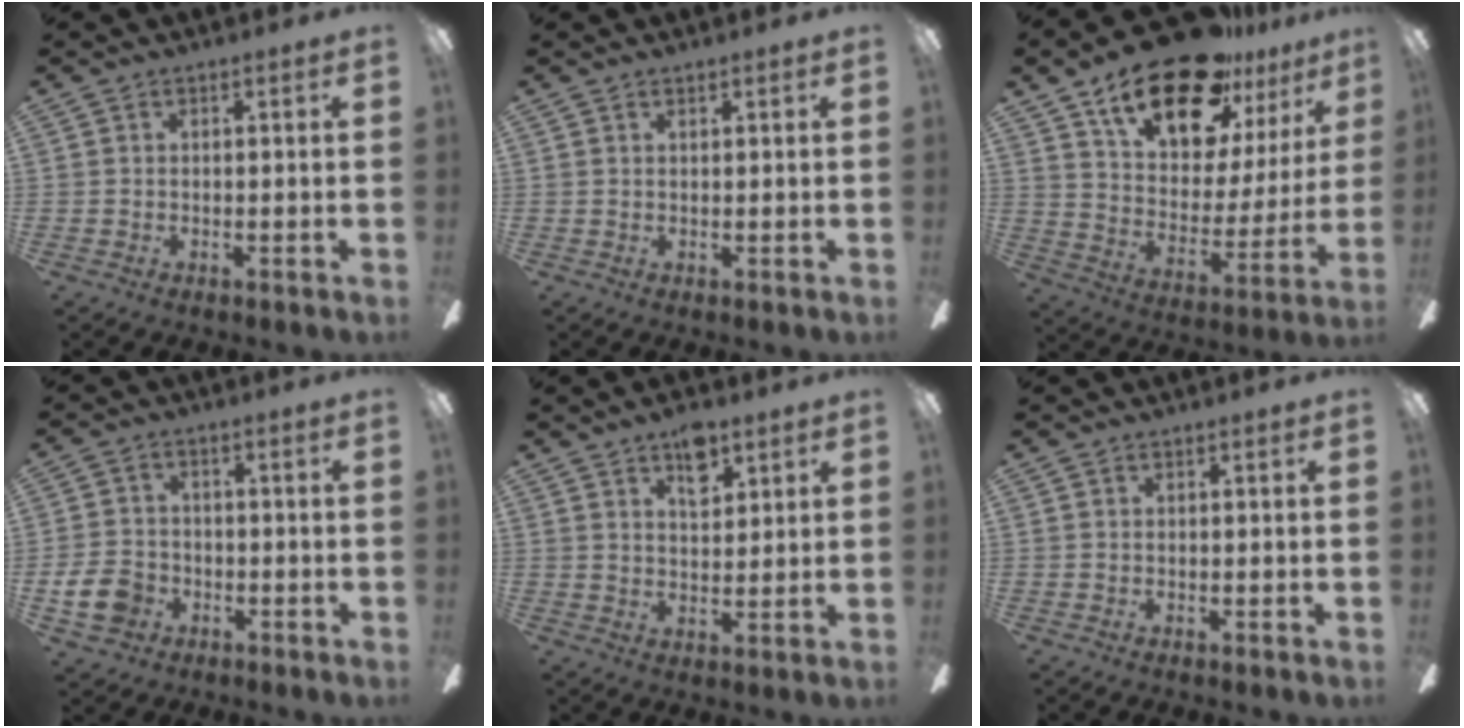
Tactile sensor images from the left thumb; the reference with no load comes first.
{"total": 0.6, "force": [0.5, 0.1, 0.2], "torque": [-0.005, 0.001, 0.010]}
{"total": 22.8, "force": [16.1, 9.9, 12.8], "torque": [-0.212, -0.099, 0.281]}
{"total": 8.1, "force": [-3.0, 6.3, 4.0], "torque": [-0.097, 0.017, -0.058]}
{"total": 7.3, "force": [4.8, 3.7, 4.1], "torque": [-0.052, -0.018, 0.082]}
{"total": 0.0}